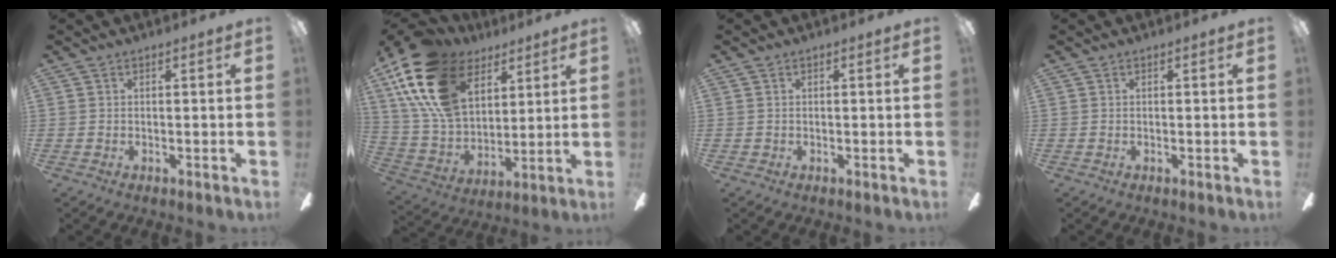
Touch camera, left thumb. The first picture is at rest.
{"total": 22.2, "force": [11.4, 13.7, 13.3], "torque": [-0.301, -0.038, 0.208]}
{"total": 0.0}
{"total": 0.0}